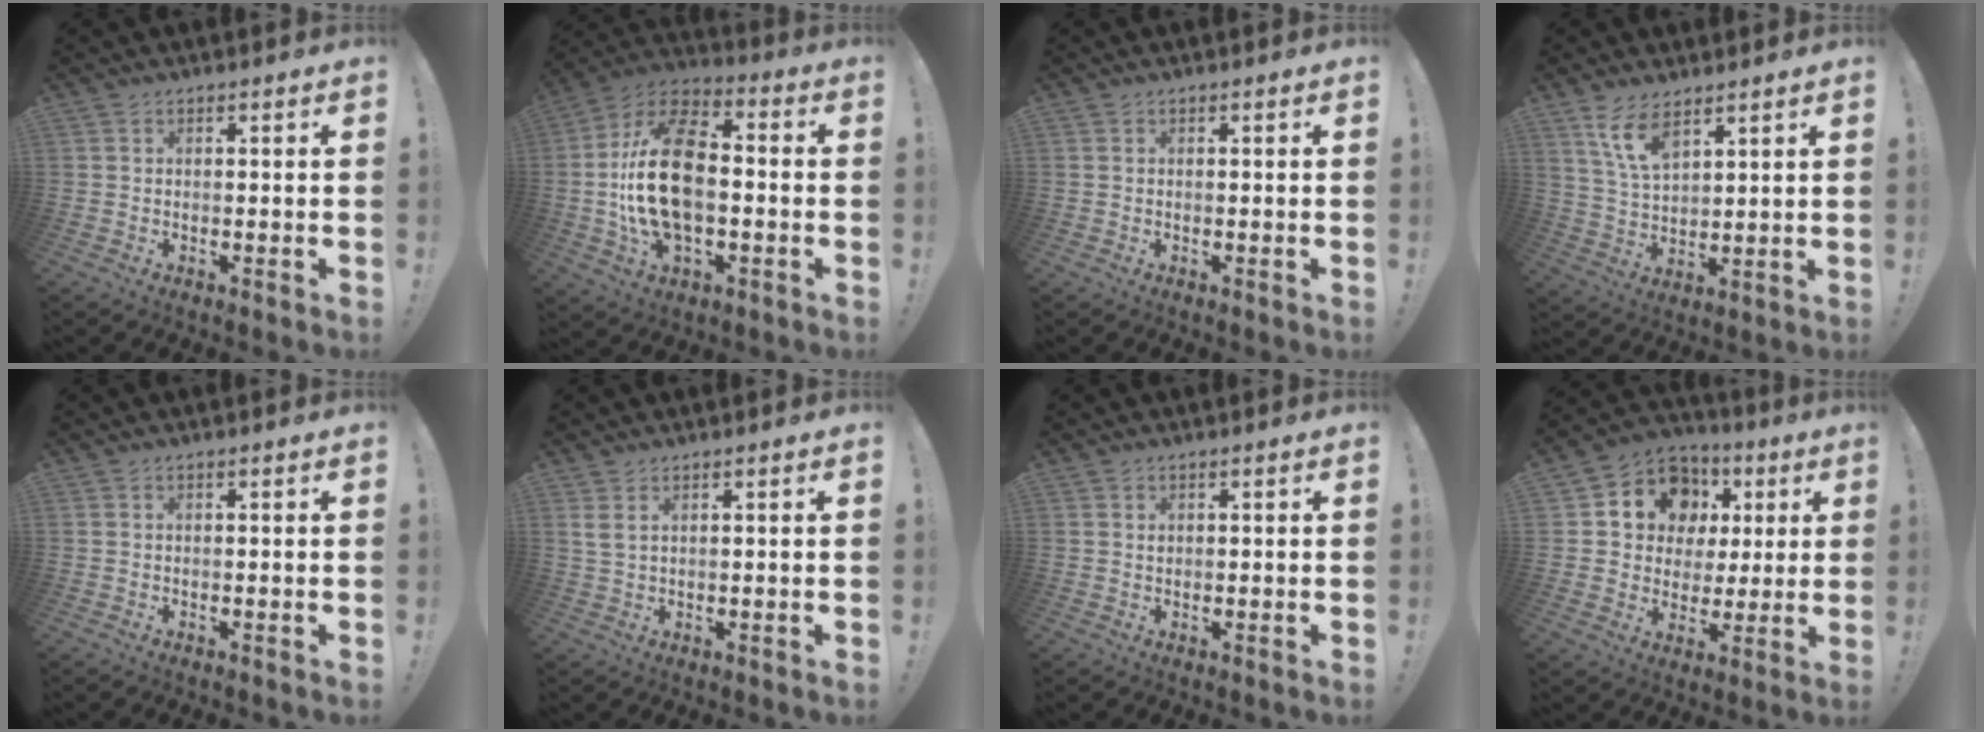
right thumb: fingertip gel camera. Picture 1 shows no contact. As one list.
[{"total": 21.8, "force": [-1.4, 12.9, 17.5], "torque": [-0.334, 0.024, -0.020]}, {"total": 0.0}, {"total": 9.0, "force": [6.3, 3.9, 5.2], "torque": [-0.102, -0.029, 0.121]}, {"total": 0.0}, {"total": 2.5, "force": [1.2, 0.9, 2.0], "torque": [-0.042, 0.000, 0.024]}, {"total": 0.7, "force": [0.4, 0.6, 0.2], "torque": [0.004, -0.002, 0.007]}, {"total": 13.1, "force": [4.5, 11.3, 4.8], "torque": [-0.068, -0.020, 0.103]}]